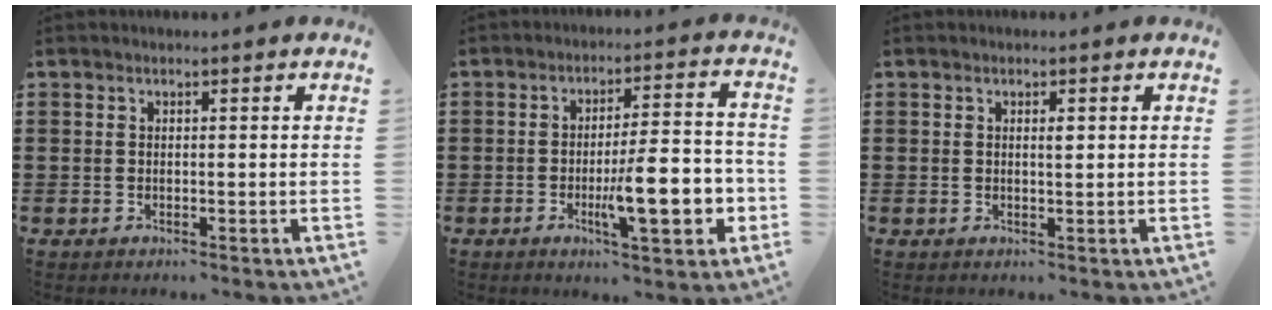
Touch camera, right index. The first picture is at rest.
{"total": 12.4, "force": [-3.3, 3.4, 11.4], "torque": [-0.169, -0.008, -0.054]}
{"total": 1.3, "force": [0.3, 0.4, 1.2], "torque": [-0.023, 0.005, 0.004]}